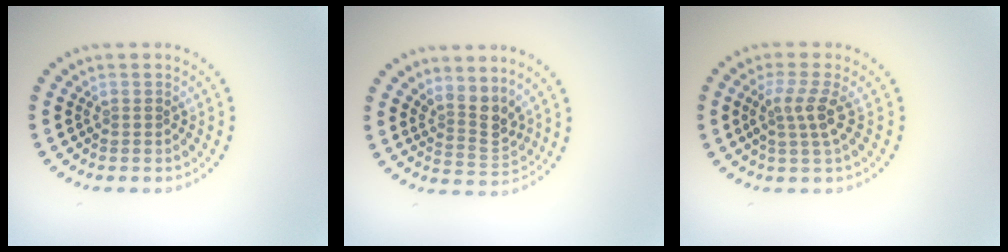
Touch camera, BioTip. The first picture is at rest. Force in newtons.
{"total": 2.9, "press": 2.1, "slide": 2.0}
{"total": 2.6, "press": 2.0, "slide": 1.8}